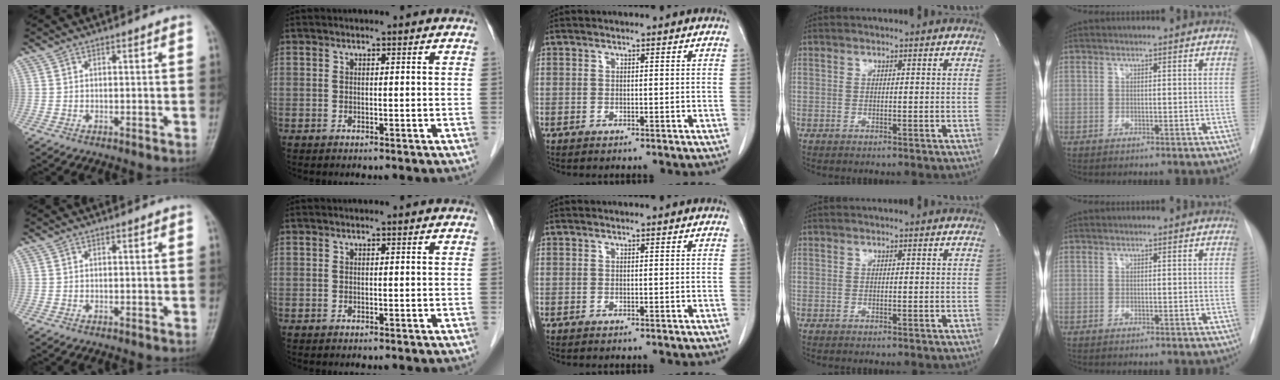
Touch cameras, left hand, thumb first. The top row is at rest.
{}